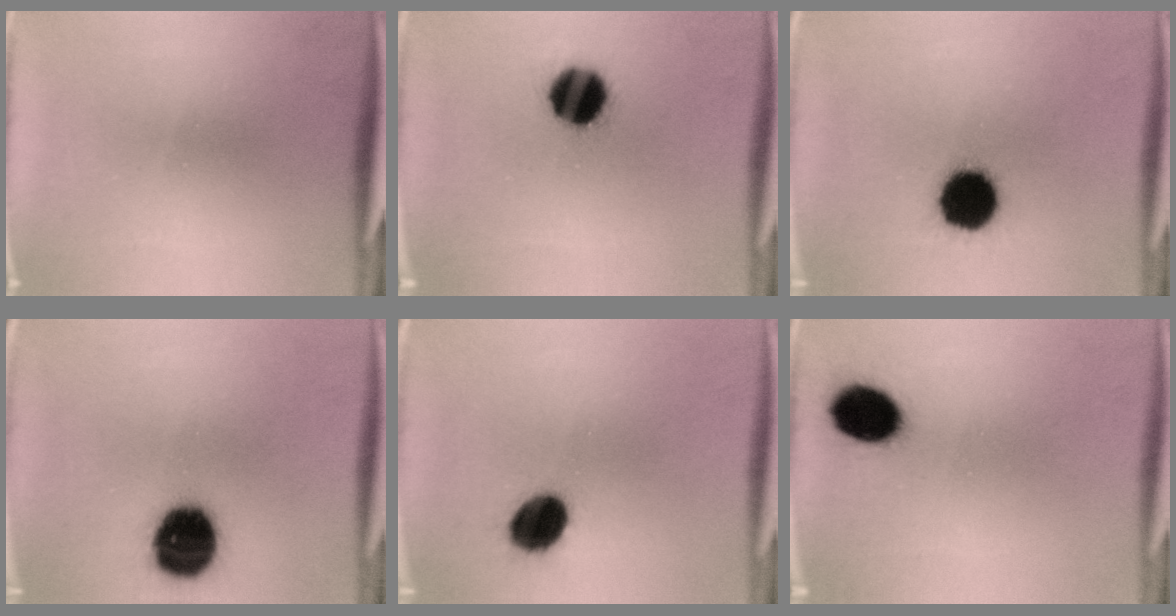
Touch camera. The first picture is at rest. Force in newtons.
{"total": 12.2}
{"total": 15.4}
{"total": 16.3}
{"total": 9.4}
{"total": 11.0}